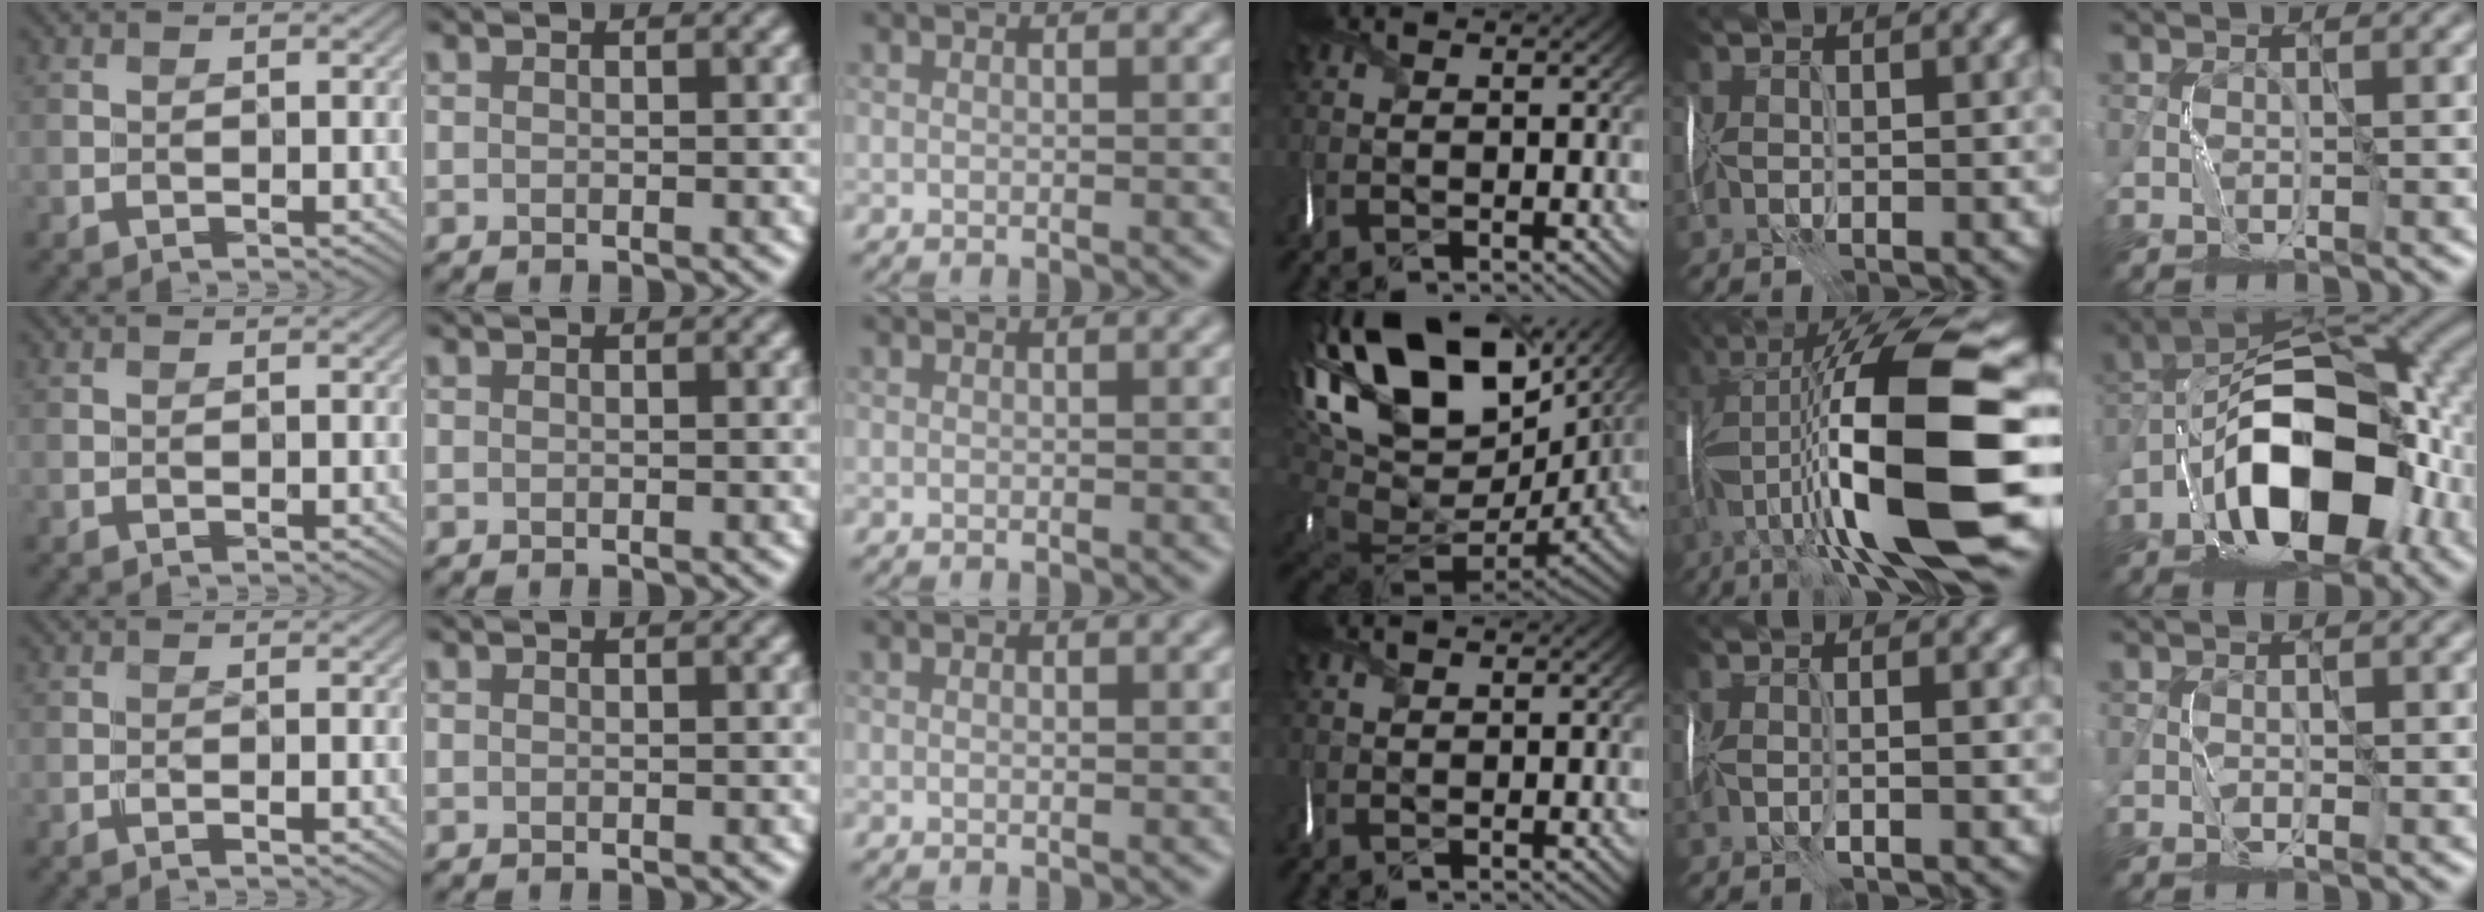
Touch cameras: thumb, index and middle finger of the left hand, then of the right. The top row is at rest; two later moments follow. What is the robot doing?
{"motion": "wrap", "object": "ribbon"}